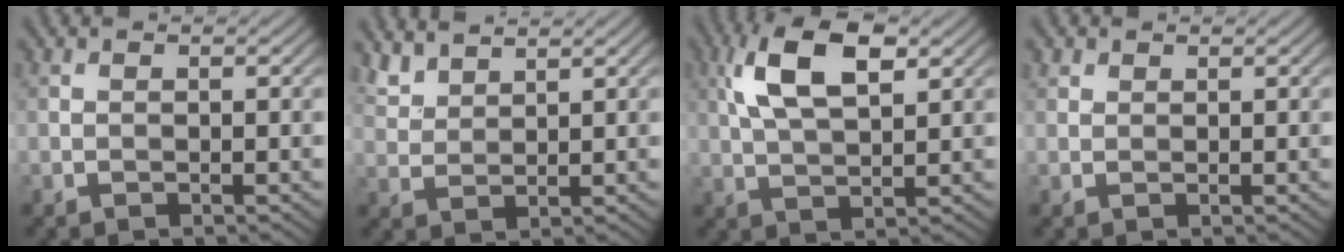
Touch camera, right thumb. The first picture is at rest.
{"total": 4.1, "force": [3.6, 1.2, 1.5], "torque": [-0.044, 0.001, 0.086]}
{"total": 9.2, "force": [3.7, 3.8, 7.5], "torque": [-0.158, 0.017, 0.069]}
{"total": 1.2, "force": [0.9, 0.8, 0.3], "torque": [-0.003, 0.003, 0.018]}